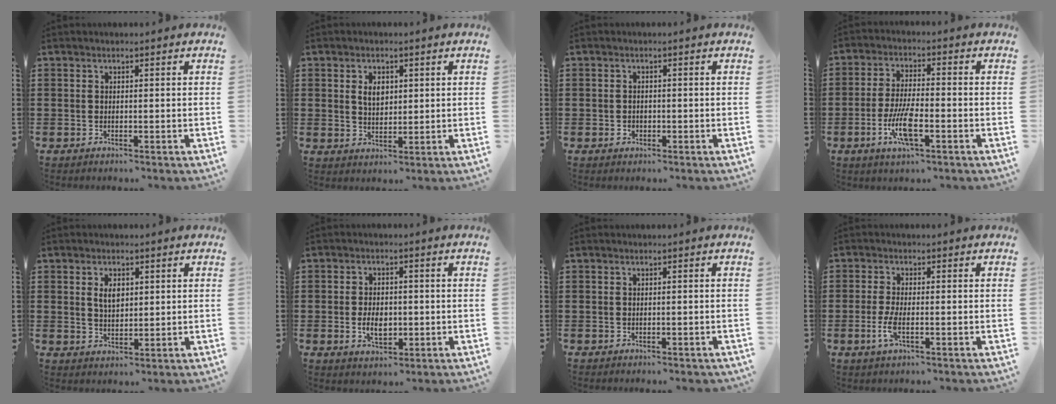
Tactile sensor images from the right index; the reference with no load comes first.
{"total": 3.4, "force": [1.0, 2.2, 2.4], "torque": [-0.046, 0.006, 0.015]}
{"total": 0.9, "force": [-0.3, 0.7, 0.3], "torque": [-0.008, 0.001, -0.007]}
{"total": 7.3, "force": [-2.8, 2.0, 6.4], "torque": [-0.143, -0.014, -0.055]}
{"total": 3.4, "force": [1.1, 1.9, 2.6], "torque": [-0.049, 0.004, 0.017]}
{"total": 4.4, "force": [-0.7, 2.7, 3.3], "torque": [-0.054, 0.004, -0.013]}
{"total": 0.0}
{"total": 3.7, "force": [-1.4, 0.8, 3.4], "torque": [-0.085, -0.011, -0.032]}